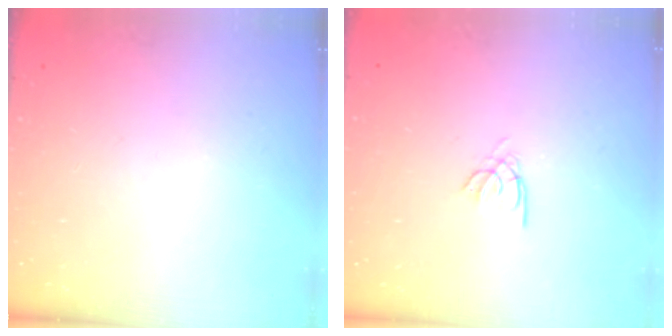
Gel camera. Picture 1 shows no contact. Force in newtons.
{"total": 2.2, "press": 2.2, "slide": 0.2}